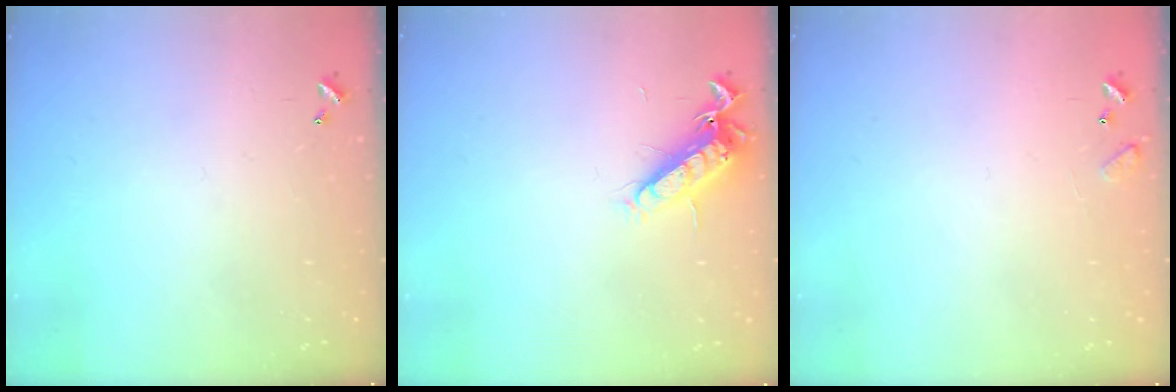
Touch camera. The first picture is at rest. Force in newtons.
{"total": 13.0, "press": 12.9, "slide": 1.2}
{"total": 6.4, "press": 6.4, "slide": 0.5}